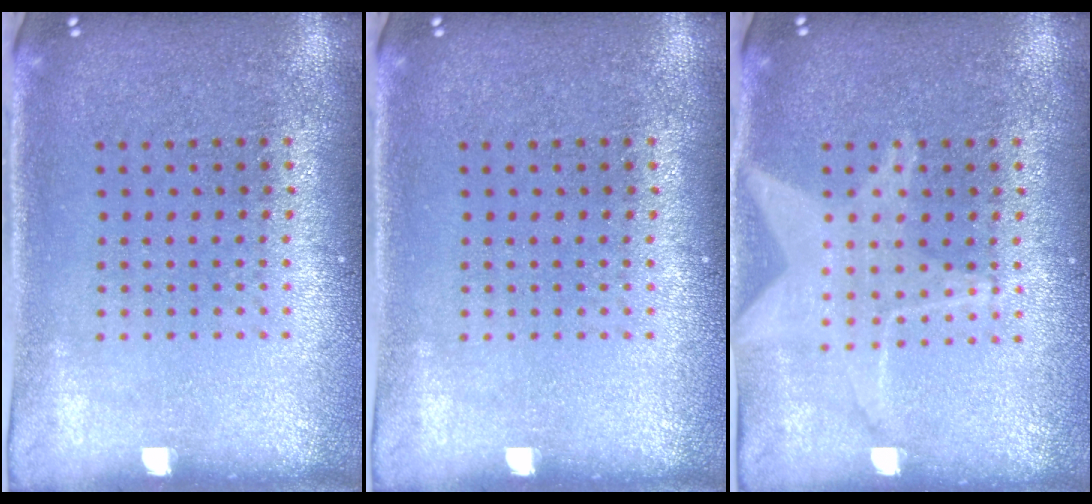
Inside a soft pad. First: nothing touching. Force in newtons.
{"total": 0.0}
{"total": 2.7, "press": 2.7, "slide": 0.4}